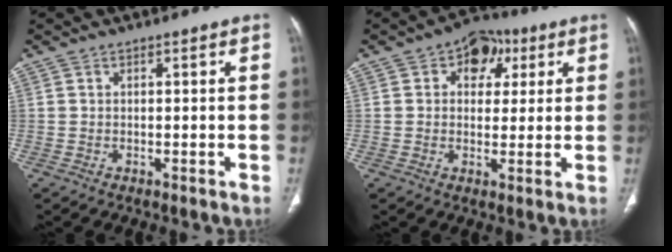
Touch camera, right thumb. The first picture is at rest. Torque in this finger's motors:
{"motor_torque": [0.26, 1.61, 0.53, 0.27, 0.00]}